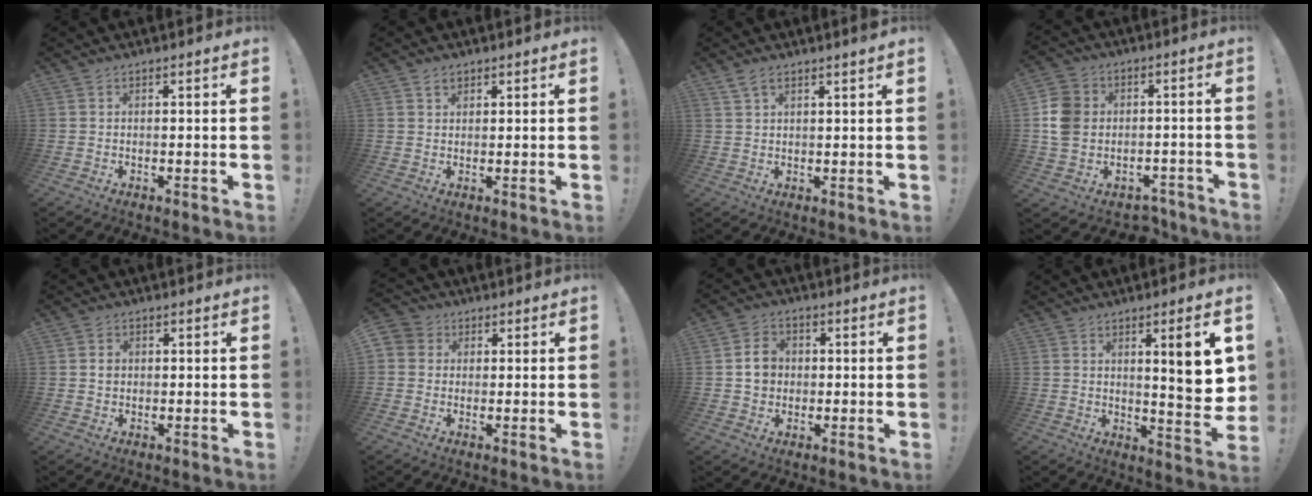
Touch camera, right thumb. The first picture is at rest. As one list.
[{"total": 2.1, "force": [1.4, 1.3, 0.8], "torque": [-0.005, -0.005, 0.024]}, {"total": 3.3, "force": [2.5, 0.5, 2.1], "torque": [-0.040, -0.009, 0.043]}, {"total": 11.9, "force": [-1.9, 10.3, 5.7], "torque": [-0.112, 0.028, -0.020]}, {"total": 1.6, "force": [0.0, 1.6, 0.5], "torque": [-0.002, 0.001, -0.002]}, {"total": 4.0, "force": [0.5, 3.8, 1.2], "torque": [-0.015, 0.004, 0.009]}, {"total": 7.1, "force": [0.5, 6.4, 3.1], "torque": [-0.035, 0.009, 0.012]}, {"total": 11.3, "force": [3.3, 1.5, 10.7], "torque": [-0.128, -0.029, 0.044]}]